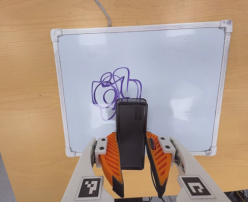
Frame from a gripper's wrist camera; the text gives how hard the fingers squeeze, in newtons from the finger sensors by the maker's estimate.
{"total": 5.9, "left": 3.9, "right": 7.9}